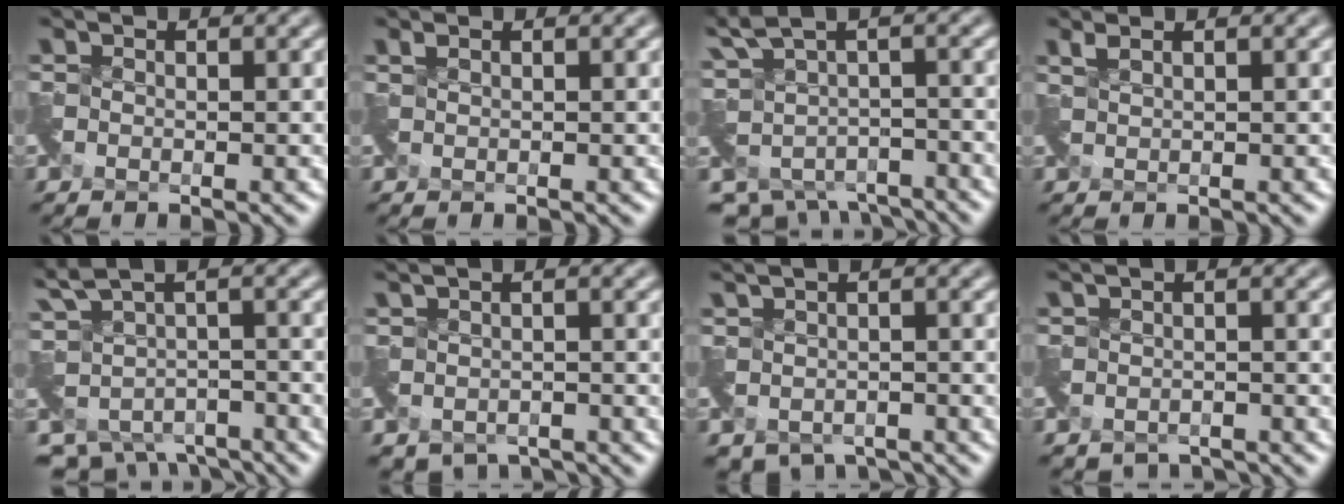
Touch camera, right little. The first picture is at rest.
{"total": 0.5, "force": [0.5, -0.2, 0.0], "torque": [-0.001, 0.001, 0.012]}
{"total": 5.9, "force": [-1.1, 3.7, 4.5], "torque": [-0.112, -0.039, 0.010]}
{"total": 1.0, "force": [1.0, -0.3, -0.2], "torque": [-0.002, 0.003, 0.028]}
{"total": 6.3, "force": [-1.8, 3.9, 4.6], "torque": [-0.113, -0.039, 0.000]}
{"total": 4.6, "force": [-1.9, 3.0, 2.9], "torque": [-0.051, -0.032, -0.019]}
{"total": 5.5, "force": [-2.2, 3.6, 3.4], "torque": [-0.061, -0.036, -0.015]}
{"total": 3.7, "force": [-2.0, 2.2, 2.2], "torque": [-0.039, -0.026, -0.030]}